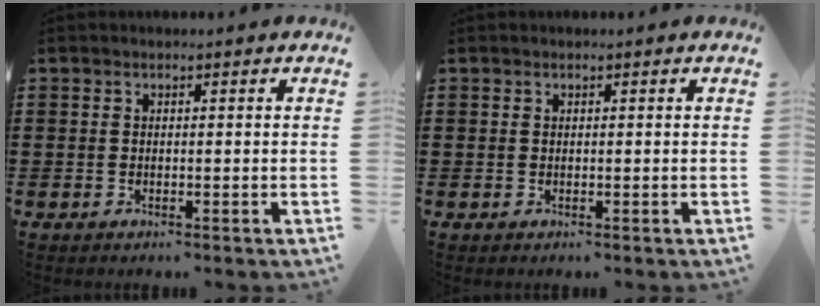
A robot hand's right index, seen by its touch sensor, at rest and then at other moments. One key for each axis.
{"total": 0.0}